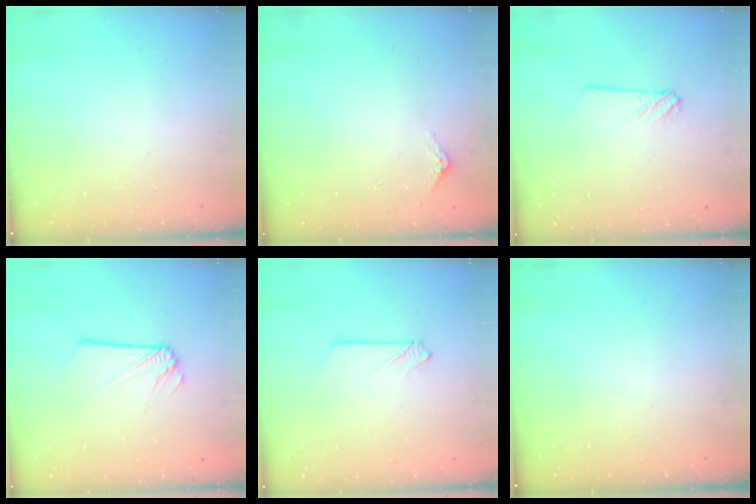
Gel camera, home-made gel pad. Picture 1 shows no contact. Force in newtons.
{"total": 2.9, "press": 2.9, "slide": 0.2}
{"total": 2.4, "press": 2.4, "slide": 0.3}
{"total": 2.5, "press": 2.5, "slide": 0.1}
{"total": 2.6, "press": 2.6, "slide": 0.3}
{"total": 0.0}